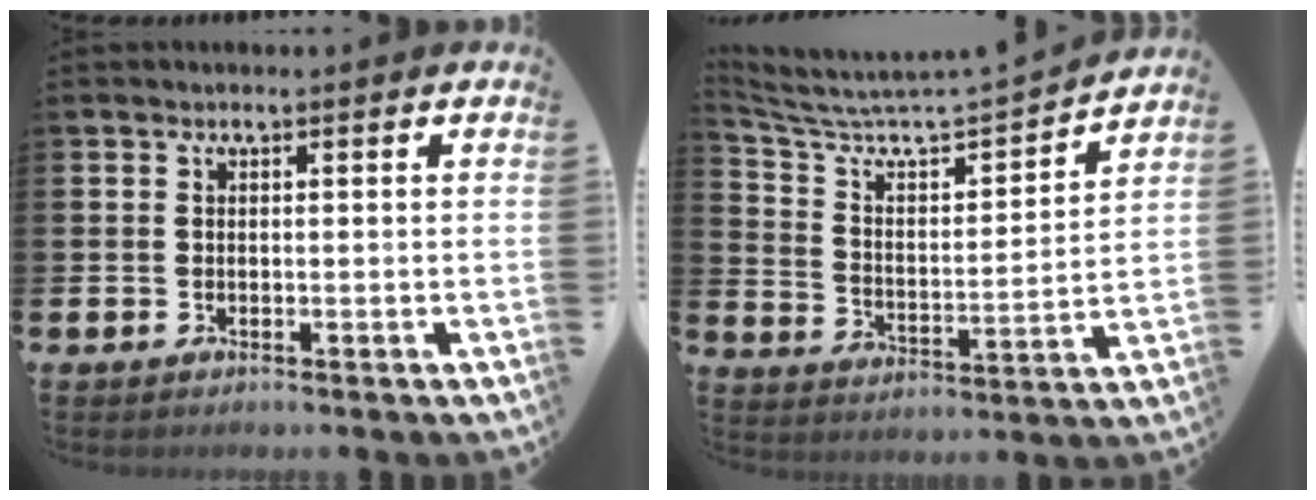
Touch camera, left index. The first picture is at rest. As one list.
[{"total": 6.4, "force": [5.9, 1.1, 2.1], "torque": [-0.072, -0.053, 0.093]}]